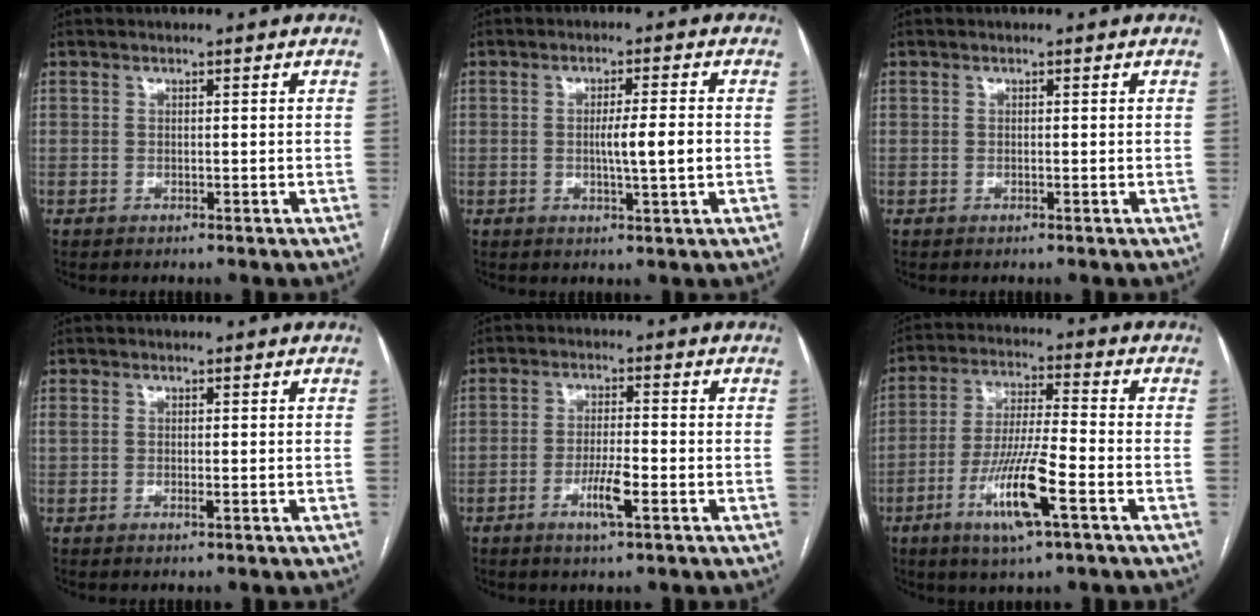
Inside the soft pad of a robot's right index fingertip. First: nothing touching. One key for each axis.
{"total": 5.2, "fx": -0.5, "fy": -0.1, "fz": 5.1, "tx": -0.082, "ty": -0.003, "tz": -0.007}
{"total": 0.0}
{"total": 1.2, "fx": -0.1, "fy": 0.4, "fz": 1.1, "tx": -0.025, "ty": 0.000, "tz": 0.002}
{"total": 5.1, "fx": -2.2, "fy": 0.5, "fz": 4.6, "tx": -0.088, "ty": -0.005, "tz": -0.040}
{"total": 11.8, "fx": -4.9, "fy": 0.8, "fz": 10.7, "tx": -0.206, "ty": -0.014, "tz": -0.090}